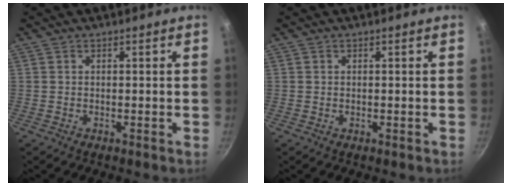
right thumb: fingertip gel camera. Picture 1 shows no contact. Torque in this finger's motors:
{"motor_torque": [0.04, 0.29, -0.32, 0.25, -0.02]}